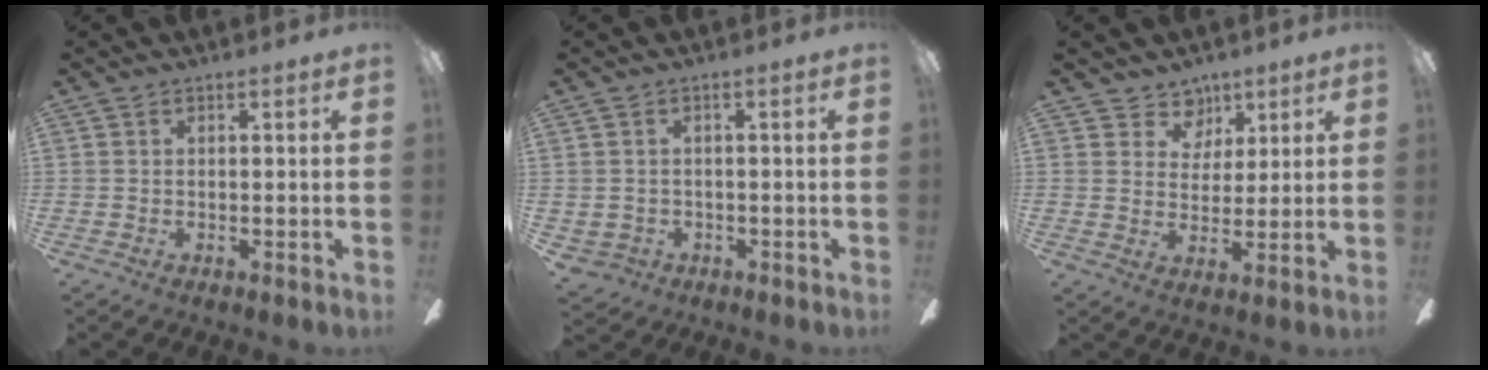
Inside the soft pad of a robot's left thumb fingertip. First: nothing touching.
{"total": 1.9, "force": [0.0, 1.9, 0.3], "torque": [-0.009, 0.001, -0.002]}
{"total": 6.6, "force": [4.4, 4.9, 0.4], "torque": [-0.004, -0.028, 0.082]}